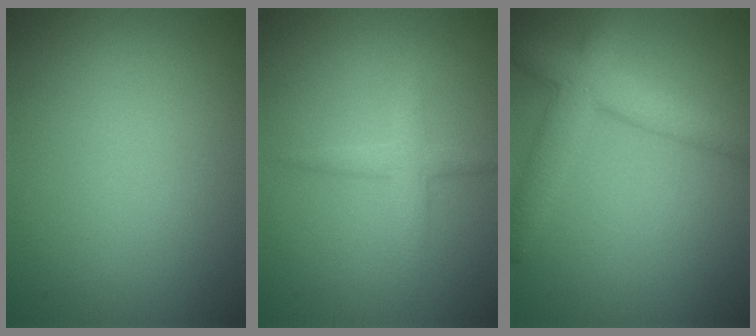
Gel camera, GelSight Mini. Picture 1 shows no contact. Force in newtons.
{"total": 1.9, "press": 1.9, "slide": 0.1}
{"total": 5.7, "press": 5.7, "slide": 0.2}